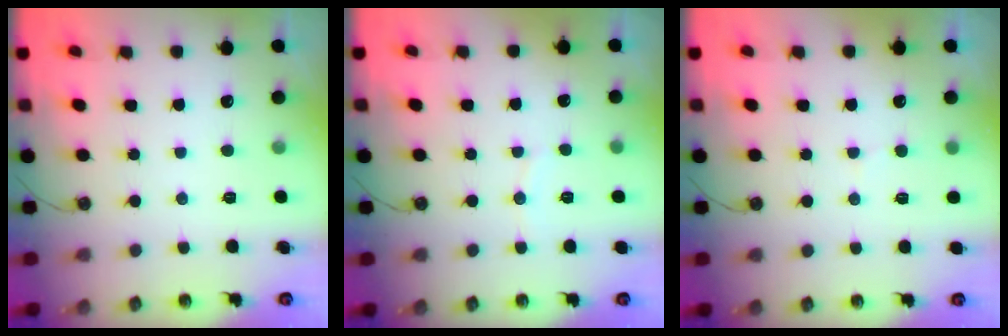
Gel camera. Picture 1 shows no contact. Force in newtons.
{"total": 2.8, "press": 2.8, "slide": 0.3}
{"total": 4.6, "press": 4.5, "slide": 1.2}